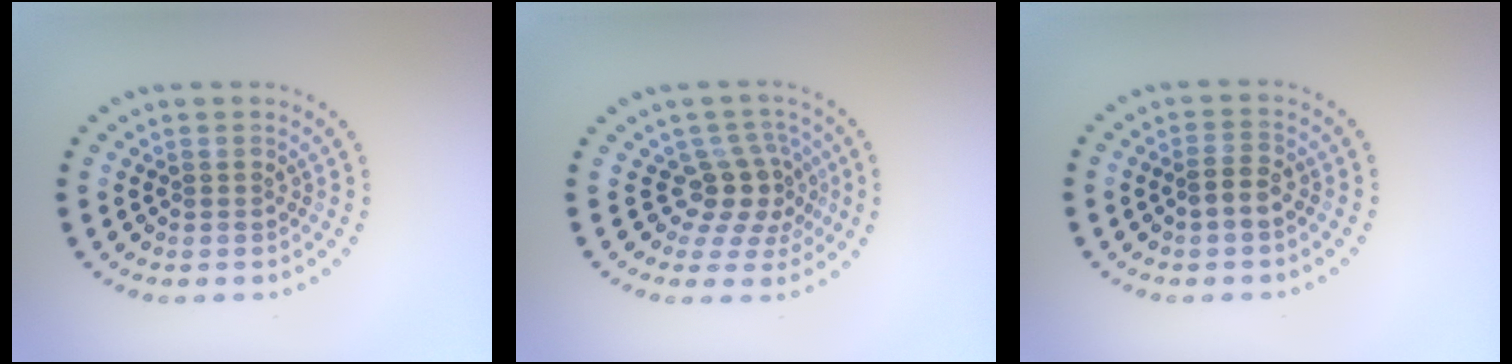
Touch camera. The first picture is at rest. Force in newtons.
{"total": 3.6, "press": 2.7, "slide": 2.4}
{"total": 1.8, "press": 1.7, "slide": 0.6}